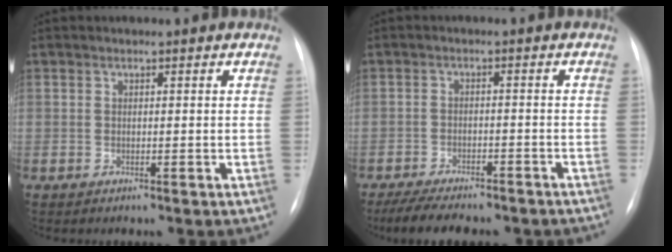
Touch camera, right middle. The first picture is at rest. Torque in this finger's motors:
{"motor_torque": [0.19, -0.19, 0.12, 0.07]}